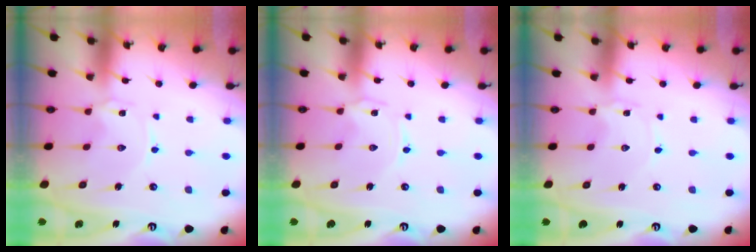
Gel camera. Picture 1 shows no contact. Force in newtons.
{"total": 0.0}
{"total": 0.6, "press": 0.6, "slide": 0.1}